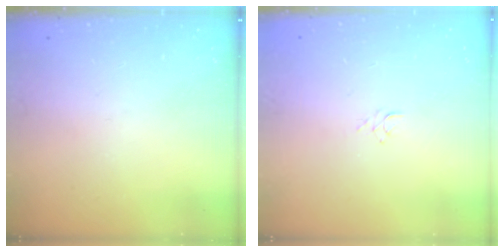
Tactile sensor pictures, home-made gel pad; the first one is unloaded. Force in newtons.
{"total": 3.7, "press": 3.7, "slide": 0.1}